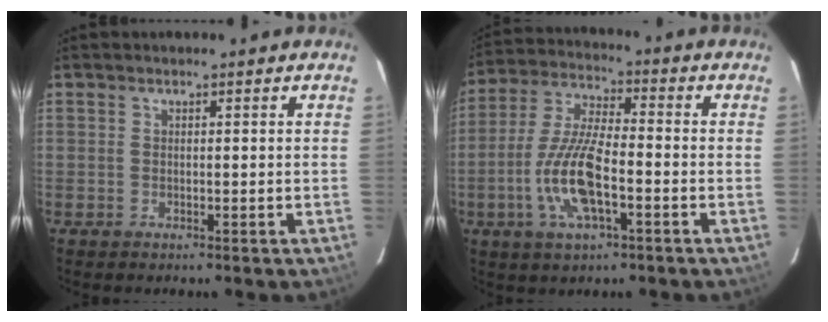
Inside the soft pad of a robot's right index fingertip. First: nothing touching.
{"total": 12.8, "force": [-4.2, 3.8, 11.4], "torque": [-0.244, -0.003, -0.083]}